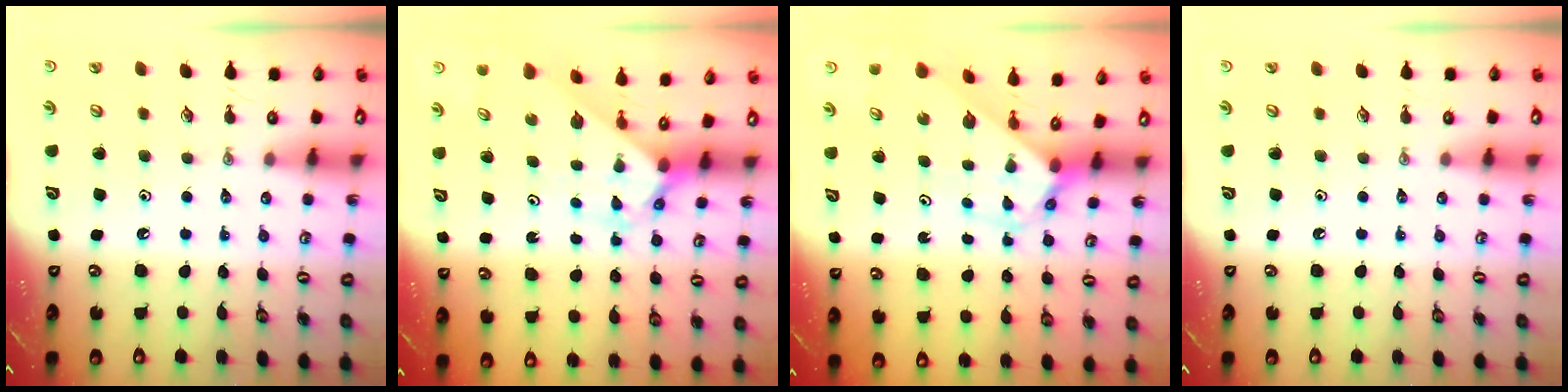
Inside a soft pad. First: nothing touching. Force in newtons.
{"total": 2.3, "press": 2.3, "slide": 0.2}
{"total": 2.7, "press": 2.7, "slide": 0.1}
{"total": 0.0}